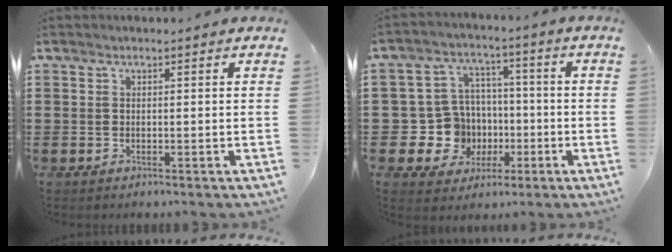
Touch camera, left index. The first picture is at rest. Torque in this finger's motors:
{"motor_torque": [0.97, 0.27, 0.36, 0.00]}